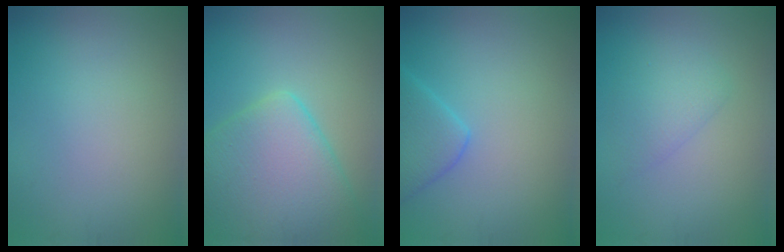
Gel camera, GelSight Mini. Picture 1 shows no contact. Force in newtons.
{"total": 8.8, "press": 8.8, "slide": 0.4}
{"total": 3.4, "press": 3.4, "slide": 0.3}
{"total": 2.2, "press": 2.2, "slide": 0.2}